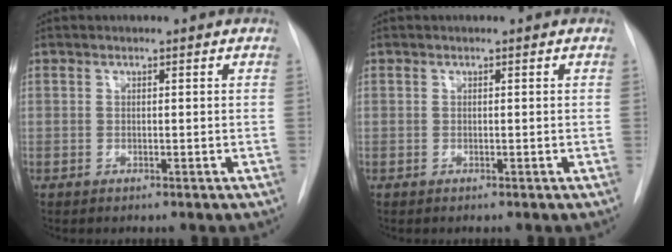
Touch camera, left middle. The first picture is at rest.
{"total": 0.0}